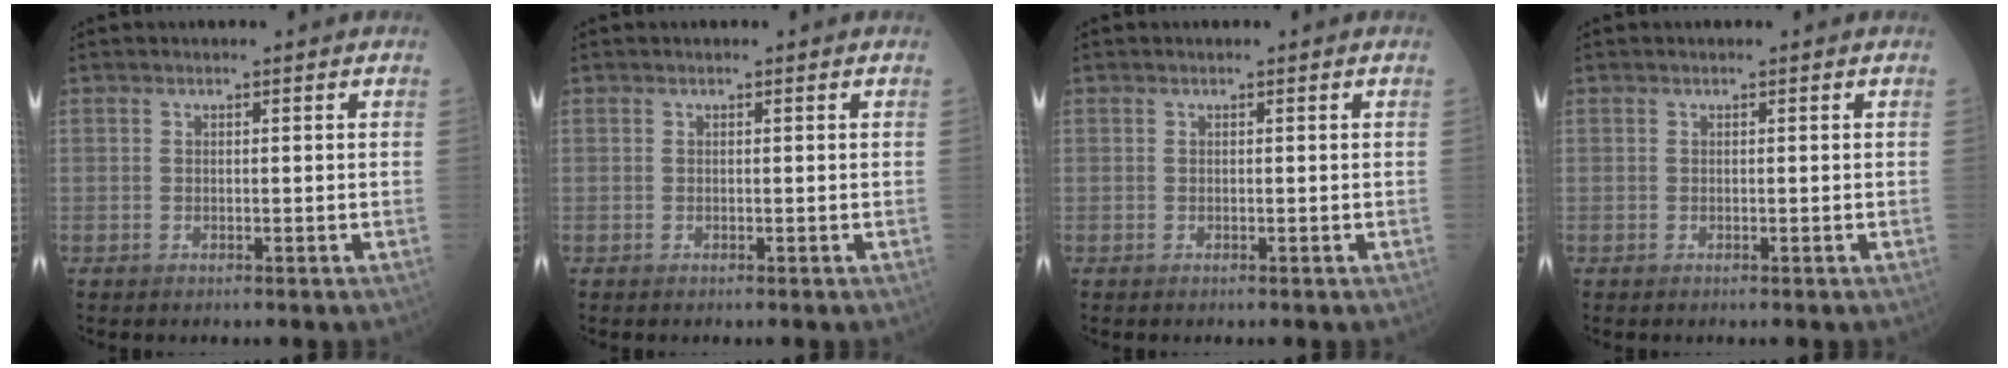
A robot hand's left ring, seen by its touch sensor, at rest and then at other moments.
{"total": 0.0}
{"total": 0.0}
{"total": 0.0}